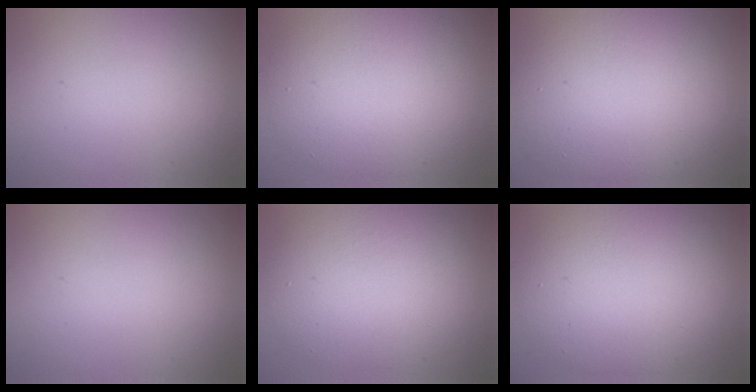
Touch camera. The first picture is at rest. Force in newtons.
{"total": 8.7, "press": 8.7, "slide": 0.6}
{"total": 10.7, "press": 10.6, "slide": 0.8}
{"total": 0.0}
{"total": 7.5, "press": 7.5, "slide": 0.2}
{"total": 8.8, "press": 8.8, "slide": 0.8}